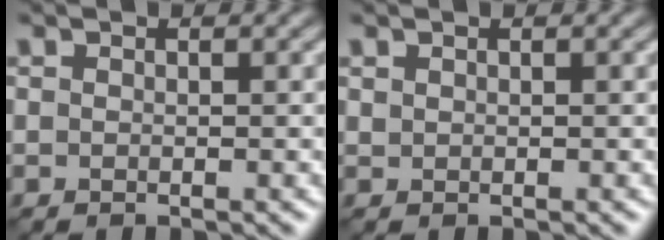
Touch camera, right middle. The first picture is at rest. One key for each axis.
{"total": 0.0}